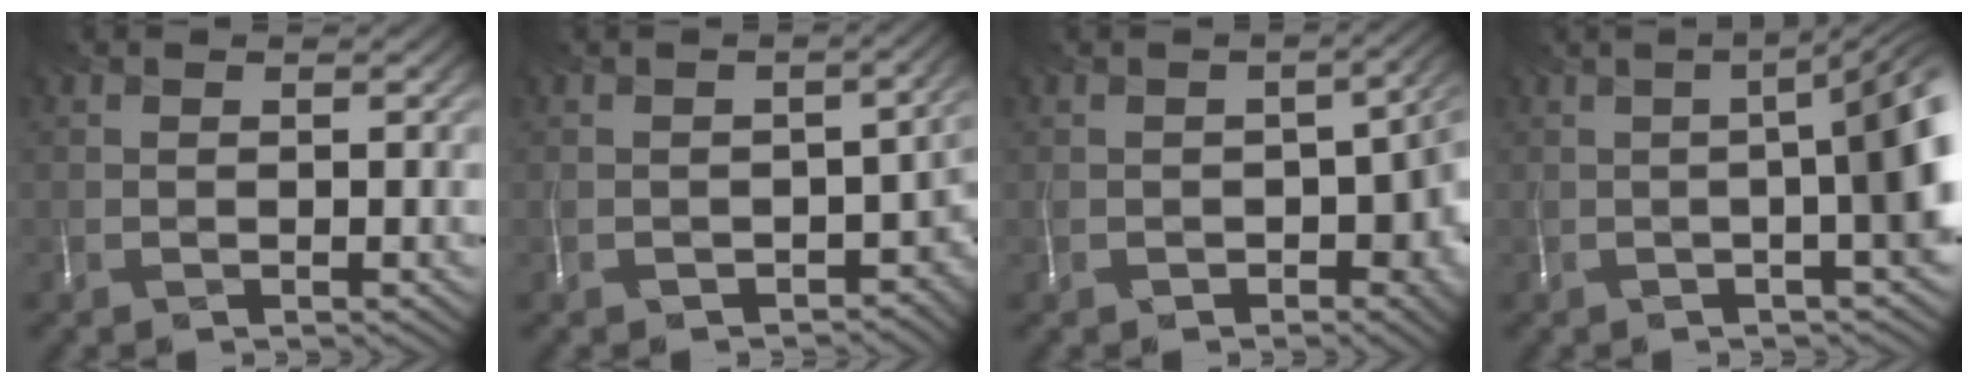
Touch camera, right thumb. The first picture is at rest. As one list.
[{"total": 7.6, "force": [-3.5, 4.6, 5.0], "torque": [-0.074, -0.038, -0.050]}, {"total": 8.4, "force": [-2.5, 5.4, 5.9], "torque": [-0.079, -0.033, -0.032]}, {"total": 9.0, "force": [-1.1, 2.8, 8.5], "torque": [-0.084, 0.004, -0.026]}]